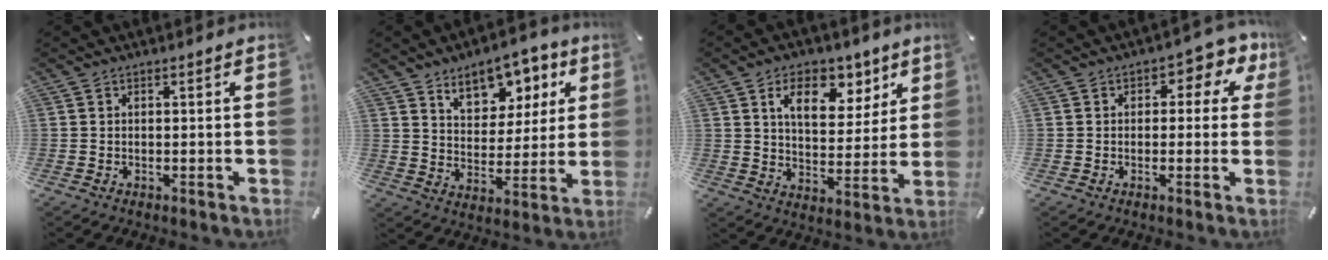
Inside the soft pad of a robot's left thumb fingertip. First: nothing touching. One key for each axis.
{"total": 11.0, "fx": 7.1, "fy": 7.1, "fz": 4.6, "tx": -0.061, "ty": -0.040, "tz": 0.124}
{"total": 11.8, "fx": 6.7, "fy": 7.3, "fz": 6.4, "tx": -0.087, "ty": -0.029, "tz": 0.113}
{"total": 5.0, "fx": 1.2, "fy": 3.3, "fz": 3.5, "tx": -0.036, "ty": -0.003, "tz": 0.011}